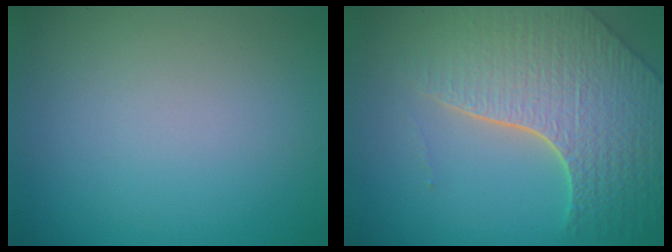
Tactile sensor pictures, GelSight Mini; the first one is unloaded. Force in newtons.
{"total": 8.1, "press": 5.7, "slide": 5.7}